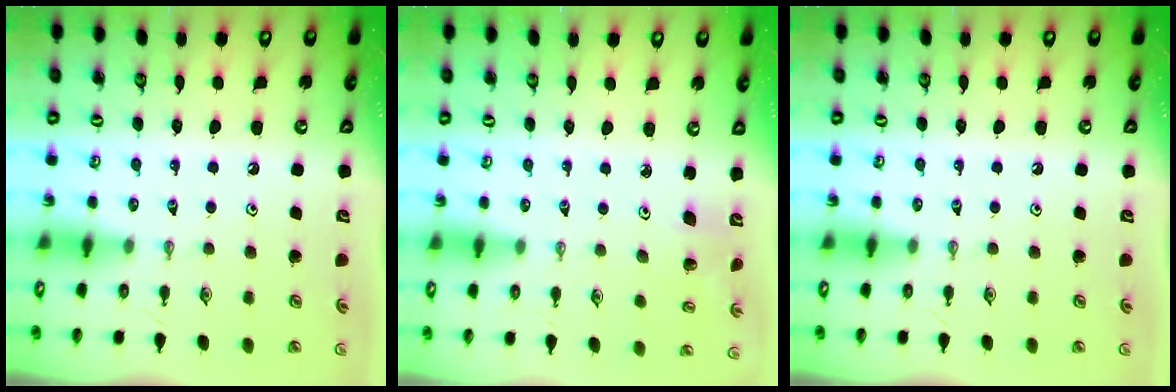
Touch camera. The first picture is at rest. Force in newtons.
{"total": 3.4, "press": 2.8, "slide": 2.1}
{"total": 0.0}